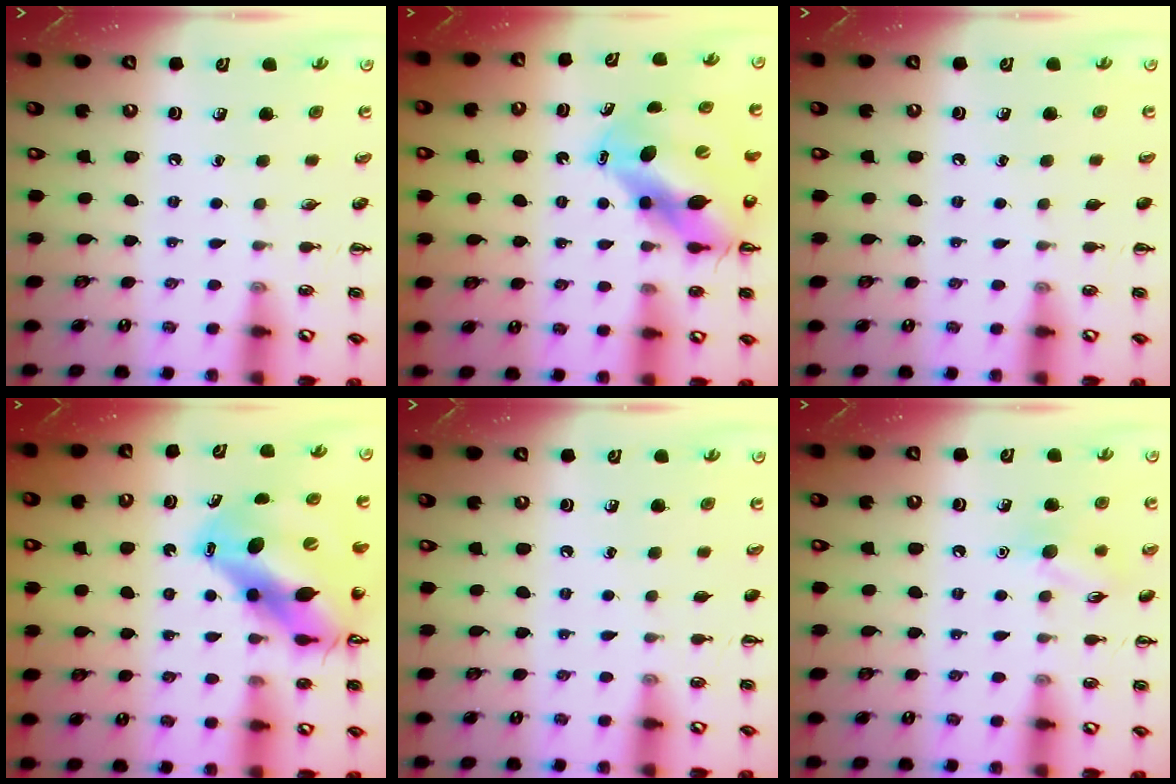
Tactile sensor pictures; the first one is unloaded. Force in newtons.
{"total": 11.8, "press": 11.3, "slide": 3.2}
{"total": 0.0}
{"total": 15.4, "press": 14.7, "slide": 4.6}
{"total": 0.0}
{"total": 8.1, "press": 8.0, "slide": 1.2}